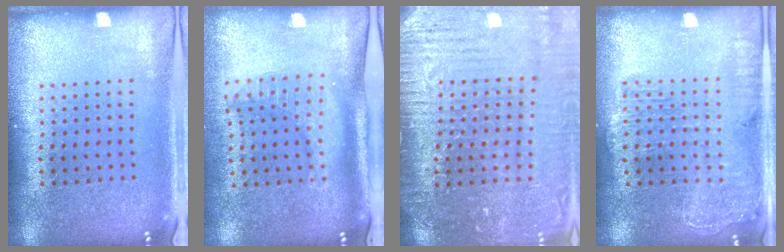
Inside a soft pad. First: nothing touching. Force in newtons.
{"total": 1.9, "press": 1.5, "slide": 1.2}
{"total": 3.2, "press": 3.2, "slide": 0.2}
{"total": 1.7, "press": 1.6, "slide": 0.6}